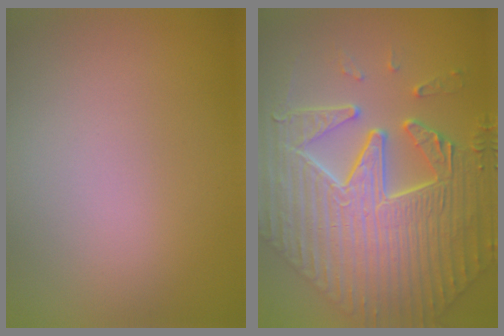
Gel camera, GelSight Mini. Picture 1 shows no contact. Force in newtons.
{"total": 9.8, "press": 7.4, "slide": 6.3}